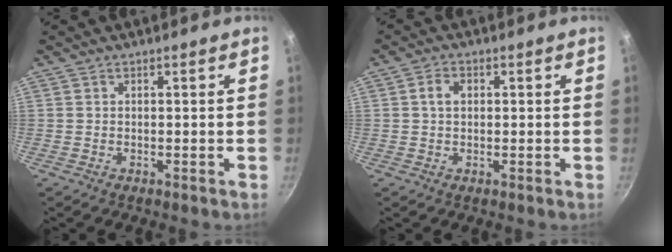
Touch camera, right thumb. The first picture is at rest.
{"total": 2.9, "force": [0.4, 2.1, 1.9], "torque": [-0.025, 0.004, 0.005]}